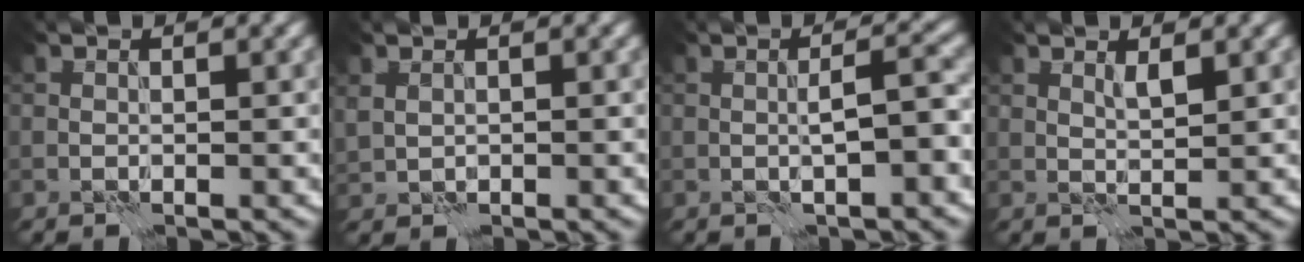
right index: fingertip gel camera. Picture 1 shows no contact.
{"total": 1.0, "force": [0.3, 0.7, 0.6], "torque": [-0.015, -0.002, 0.011]}
{"total": 2.7, "force": [-0.3, 0.2, 2.7], "torque": [-0.046, 0.009, -0.006]}
{"total": 1.2, "force": [0.6, 0.2, 1.0], "torque": [-0.022, -0.004, 0.011]}